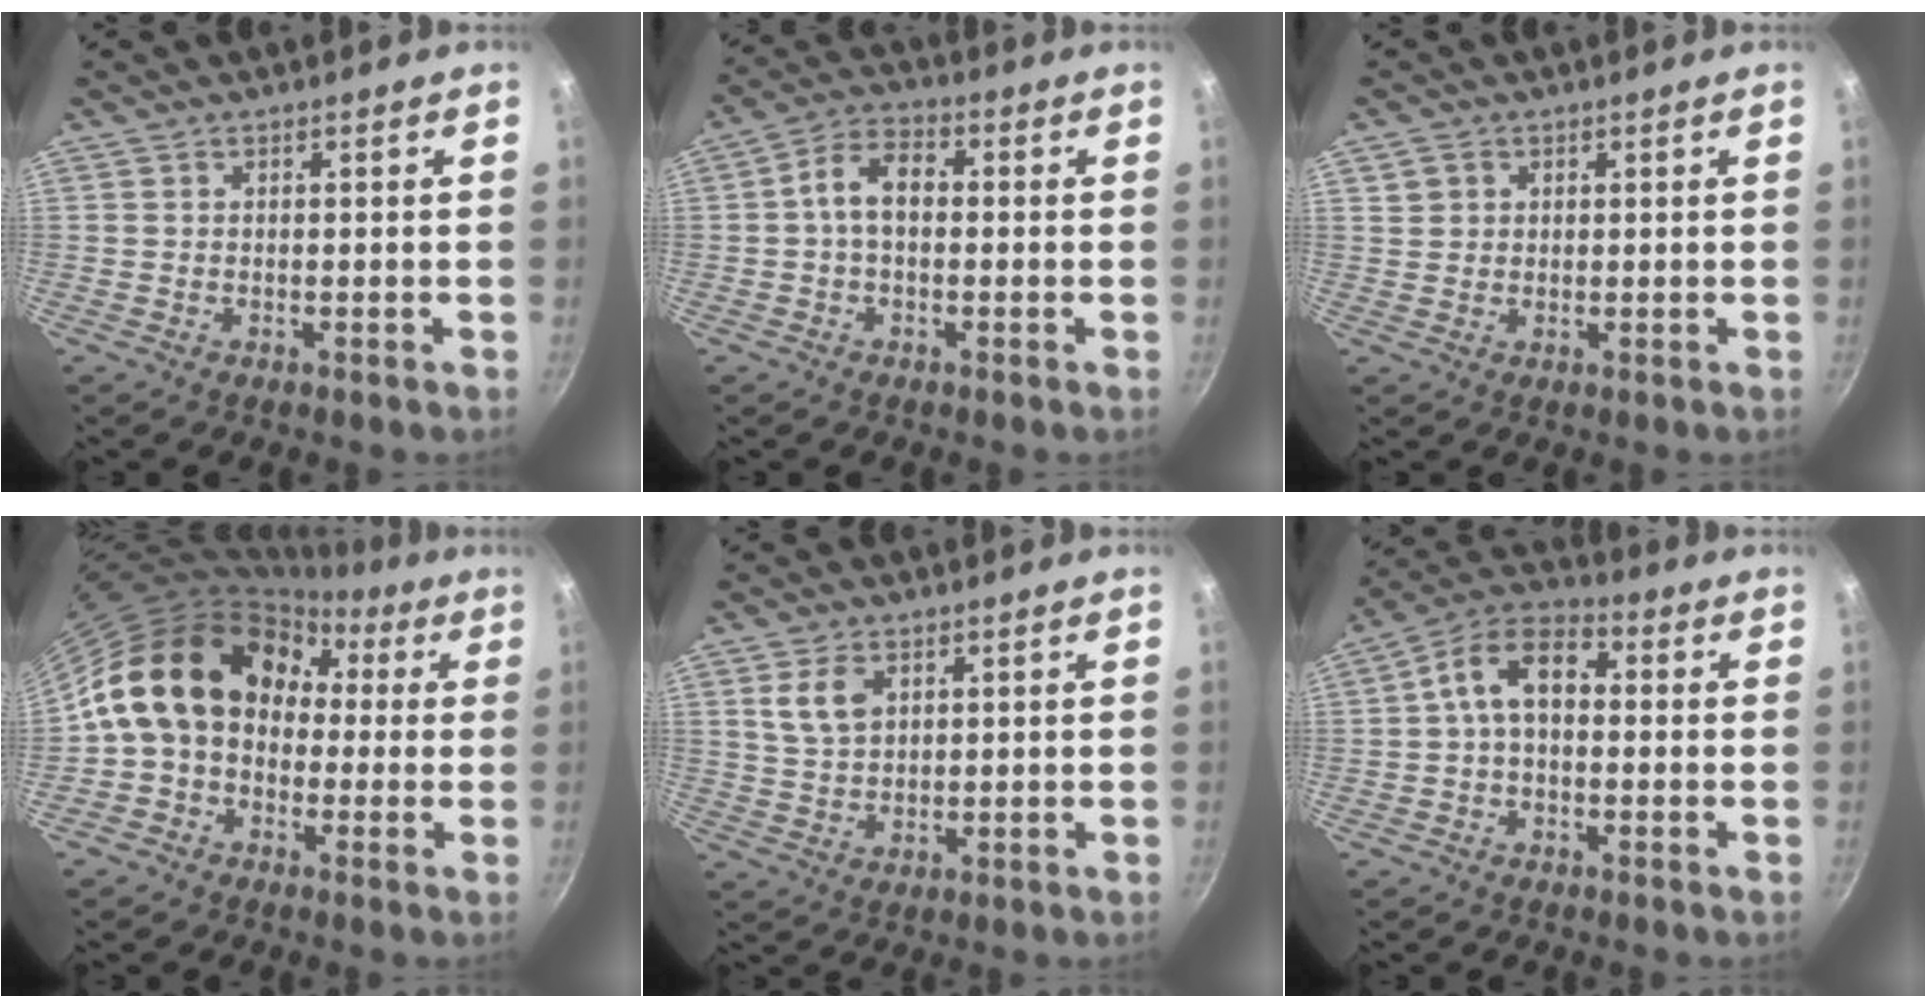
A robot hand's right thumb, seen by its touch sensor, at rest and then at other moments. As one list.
[{"total": 7.1, "force": [0.1, 4.5, 5.4], "torque": [-0.087, 0.026, -0.011]}, {"total": 2.8, "force": [1.0, 2.4, 0.8], "torque": [-0.003, 0.006, 0.019]}, {"total": 16.2, "force": [1.2, 12.6, 10.0], "torque": [-0.134, 0.055, 0.004]}, {"total": 5.9, "force": [2.3, 3.8, 3.9], "torque": [-0.065, -0.005, 0.048]}, {"total": 10.1, "force": [0.8, 6.4, 7.8], "torque": [-0.118, 0.035, -0.005]}]